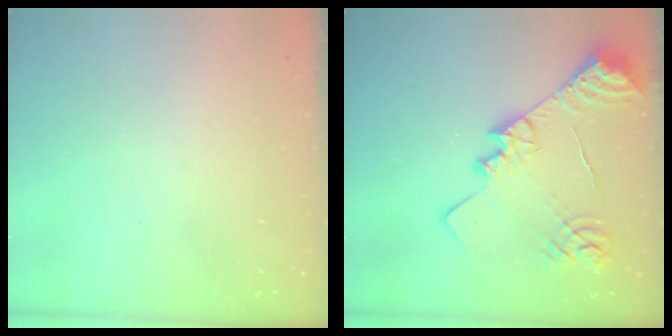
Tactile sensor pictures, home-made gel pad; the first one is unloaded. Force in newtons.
{"total": 18.4, "press": 18.3, "slide": 1.7}